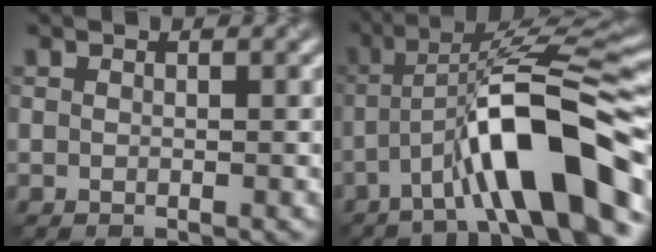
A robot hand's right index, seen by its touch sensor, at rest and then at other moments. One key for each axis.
{"total": 10.9, "fx": -4.6, "fy": 2.1, "fz": 9.7, "tx": -0.147, "ty": 0.020, "tz": -0.080}